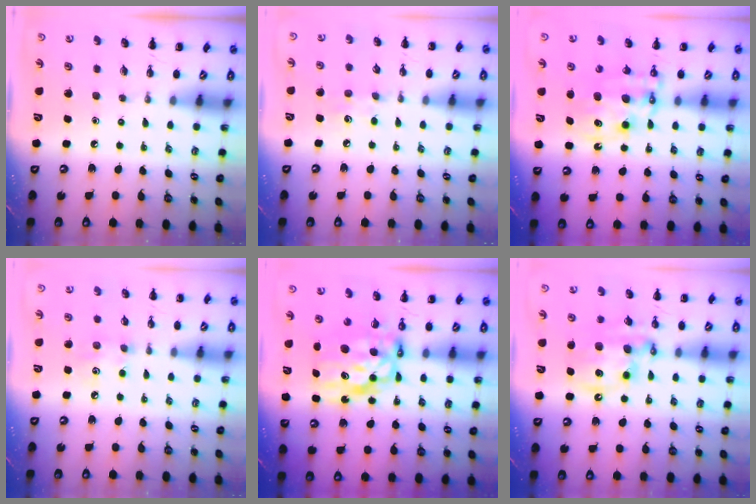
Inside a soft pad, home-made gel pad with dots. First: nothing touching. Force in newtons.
{"total": 5.5, "press": 5.2, "slide": 1.6}
{"total": 11.3, "press": 11.0, "slide": 2.6}
{"total": 4.8, "press": 4.7, "slide": 1.1}
{"total": 9.7, "press": 9.3, "slide": 2.7}
{"total": 12.6, "press": 12.2, "slide": 3.1}